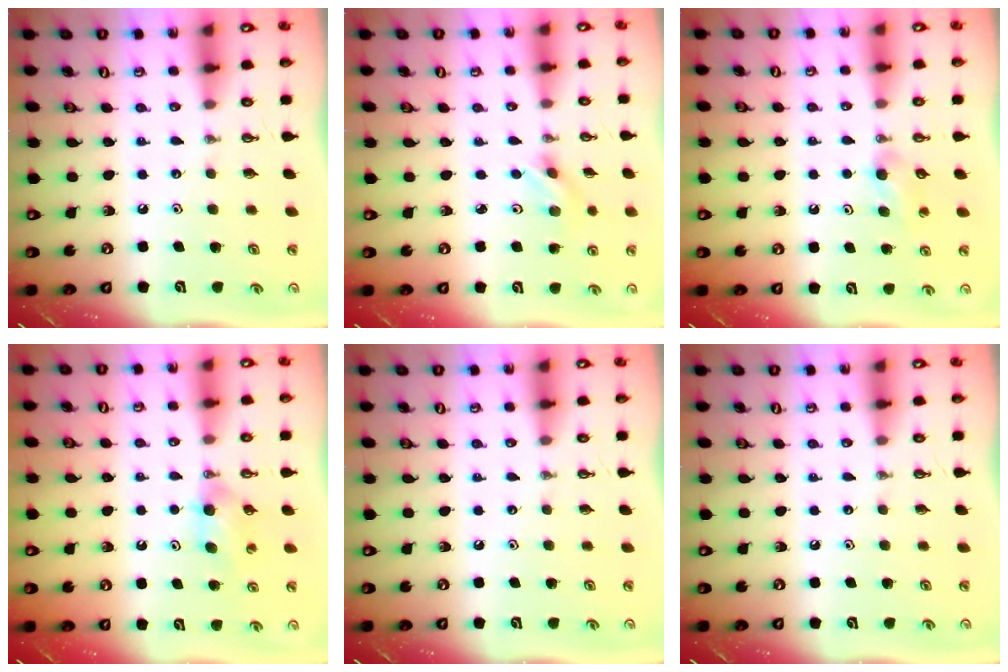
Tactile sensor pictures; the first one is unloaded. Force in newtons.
{"total": 2.9, "press": 2.8, "slide": 0.7}
{"total": 4.1, "press": 4.0, "slide": 1.1}
{"total": 4.7, "press": 4.6, "slide": 1.1}
{"total": 0.0}
{"total": 0.0}